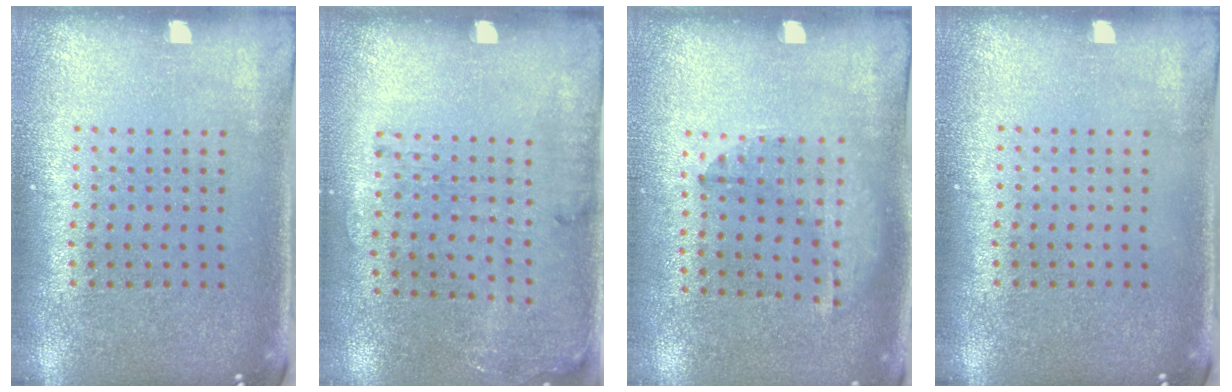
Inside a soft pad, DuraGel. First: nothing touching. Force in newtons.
{"total": 1.7, "press": 1.2, "slide": 1.2}
{"total": 1.3, "press": 0.8, "slide": 1.0}
{"total": 0.0}